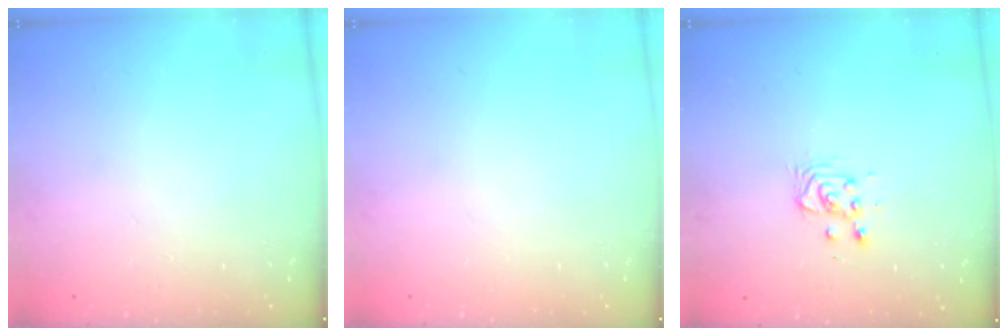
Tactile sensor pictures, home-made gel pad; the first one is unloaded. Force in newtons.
{"total": 0.0}
{"total": 3.6, "press": 3.6, "slide": 0.1}